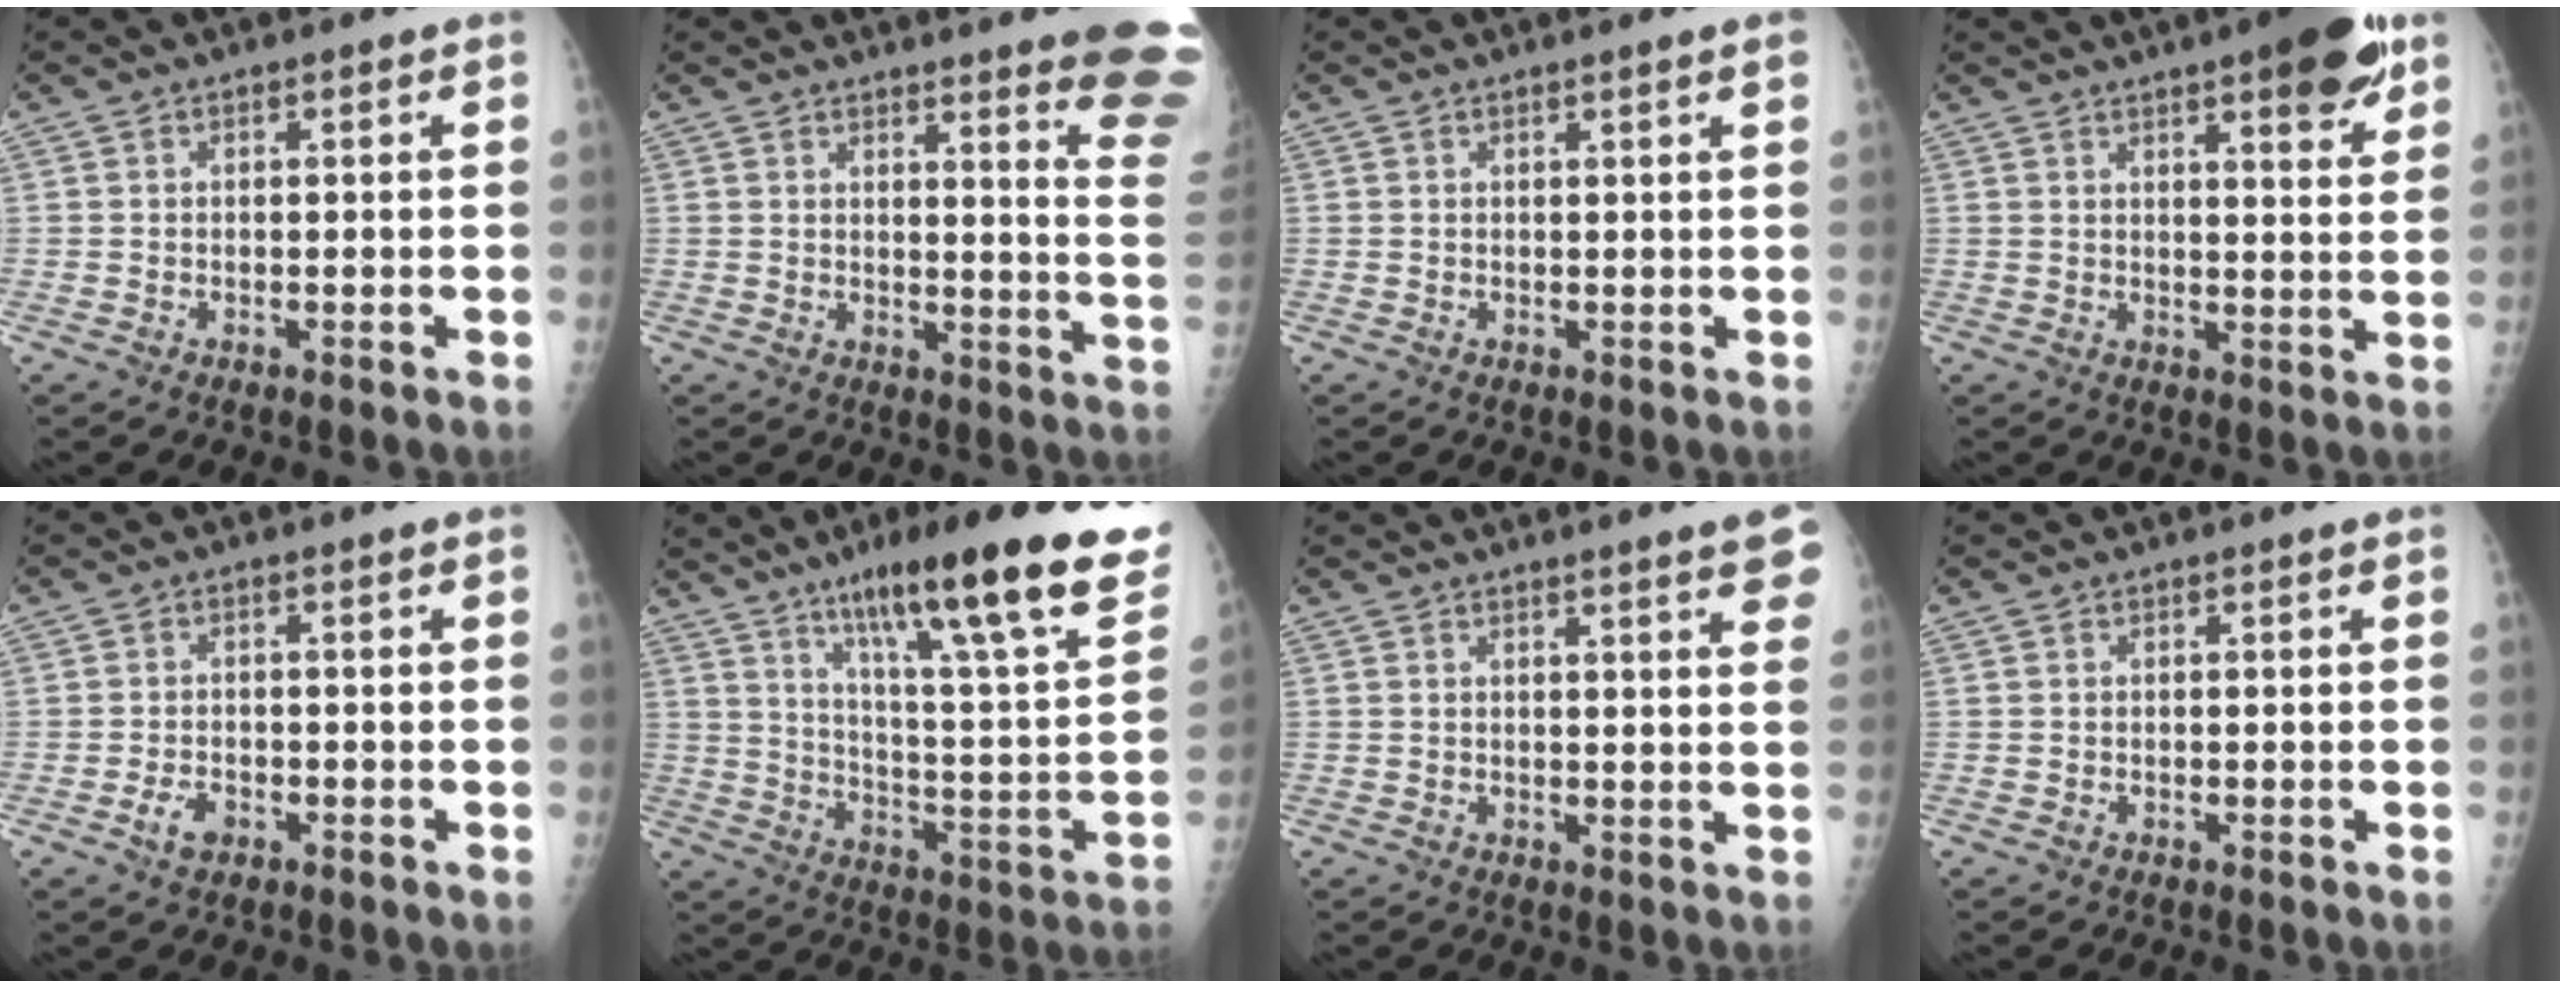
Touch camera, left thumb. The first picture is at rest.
{"total": 16.5, "force": [13.4, 1.0, 9.6], "torque": [-0.092, -0.116, 0.142]}
{"total": 1.8, "force": [1.2, -0.2, 1.3], "torque": [-0.019, -0.001, 0.017]}
{"total": 11.3, "force": [6.7, 2.9, 8.6], "torque": [-0.093, -0.029, 0.086]}
{"total": 2.8, "force": [-1.4, 1.7, 1.7], "torque": [-0.032, 0.006, -0.022]}
{"total": 29.7, "force": [18.5, 4.6, 22.7], "torque": [-0.307, -0.055, 0.277]}
{"total": 7.1, "force": [4.4, 0.9, 5.4], "torque": [-0.049, -0.010, 0.048]}
{"total": 0.0}